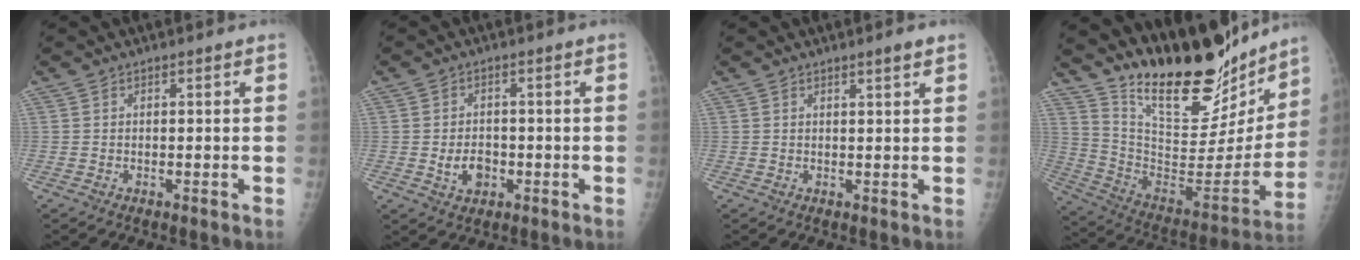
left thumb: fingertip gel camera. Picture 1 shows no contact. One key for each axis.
{"total": 4.3, "fx": -1.0, "fy": 3.2, "fz": 2.6, "tx": -0.033, "ty": 0.004, "tz": -0.012}
{"total": 1.8, "fx": 1.3, "fy": 0.0, "fz": 1.3, "tx": -0.019, "ty": -0.008, "tz": 0.020}
{"total": 26.5, "fx": 20.9, "fy": 9.1, "fz": 13.6, "tx": -0.181, "ty": -0.111, "tz": 0.338}